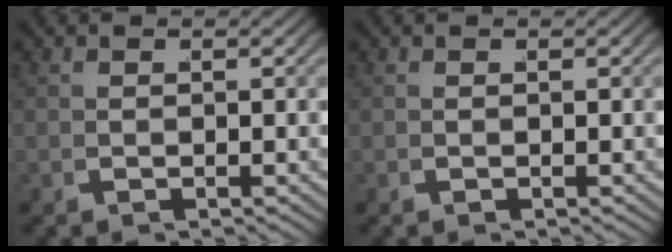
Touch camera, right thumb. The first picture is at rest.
{"total": 0.0}